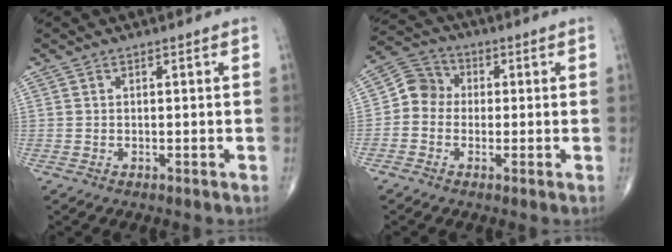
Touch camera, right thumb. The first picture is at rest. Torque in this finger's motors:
{"motor_torque": [0.09, 0.09, -0.06, -0.14, 0.02]}